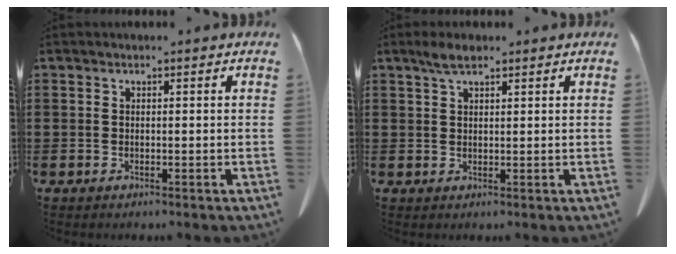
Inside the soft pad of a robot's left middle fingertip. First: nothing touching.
{"total": 2.7, "force": [1.8, 0.8, 1.9], "torque": [-0.041, 0.003, 0.033]}